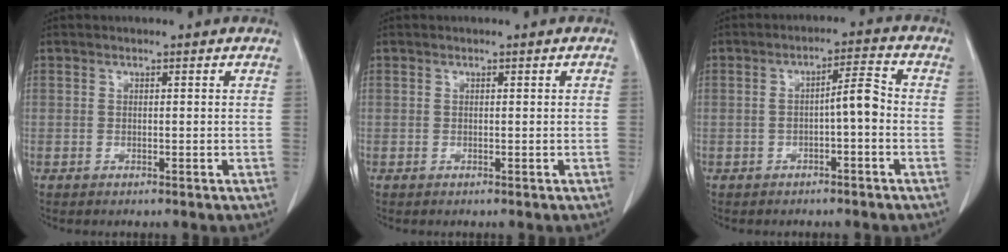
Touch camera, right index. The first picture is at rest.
{"total": 0.0}
{"total": 4.4, "force": [-0.9, 0.7, 4.2], "torque": [-0.066, 0.019, -0.009]}